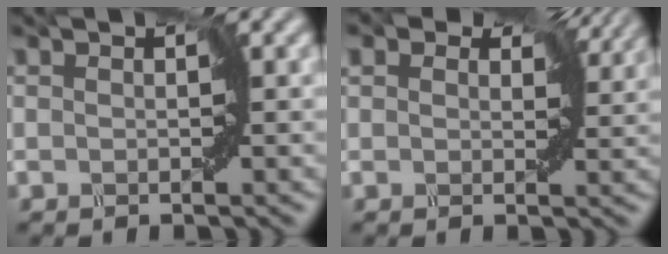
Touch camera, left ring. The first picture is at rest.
{"total": 5.9, "force": [3.0, 3.5, 3.7], "torque": [-0.072, 0.019, 0.042]}